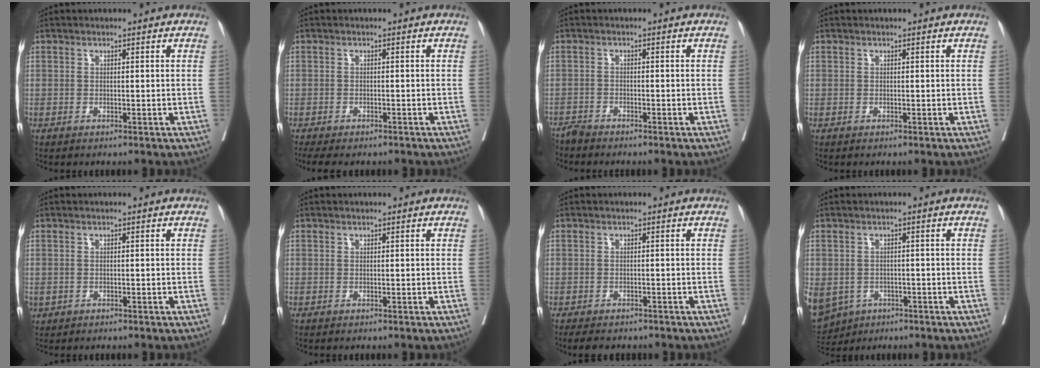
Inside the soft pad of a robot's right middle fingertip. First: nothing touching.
{"total": 7.0, "force": [-6.0, 2.1, 3.1], "torque": [-0.043, -0.005, -0.084]}
{"total": 2.0, "force": [-2.0, -0.1, -0.1], "torque": [0.003, -0.008, -0.040]}
{"total": 0.0}
{"total": 1.0, "force": [-0.4, 0.8, 0.4], "torque": [-0.015, 0.001, 0.001]}
{"total": 0.0}
{"total": 5.1, "force": [-4.2, 2.3, 1.6], "torque": [-0.023, -0.004, -0.055]}
{"total": 18.0, "force": [-7.7, 14.6, 7.1], "torque": [-0.245, -0.013, -0.100]}